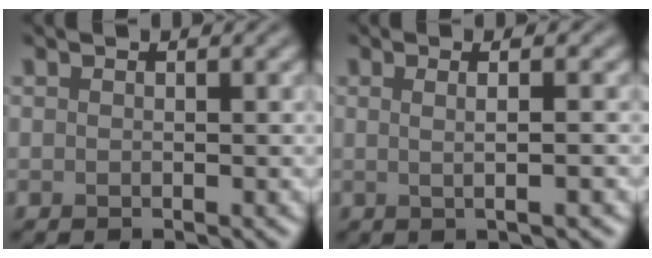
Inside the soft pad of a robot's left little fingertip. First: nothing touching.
{"total": 4.2, "force": [1.1, 1.8, 3.7], "torque": [-0.033, 0.014, -0.011]}